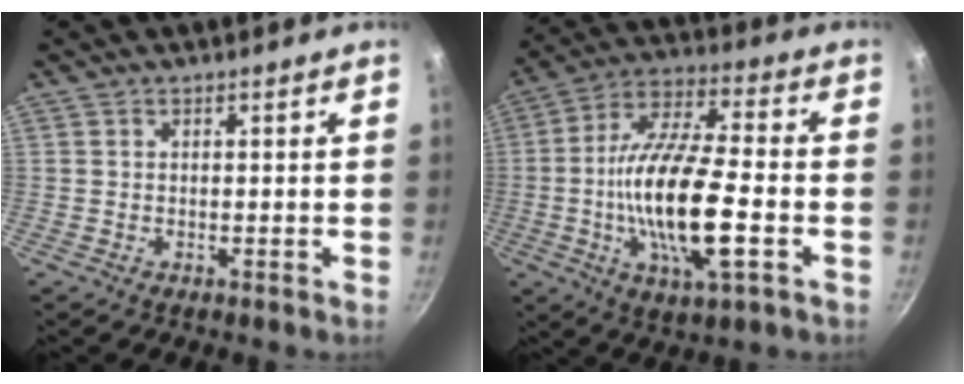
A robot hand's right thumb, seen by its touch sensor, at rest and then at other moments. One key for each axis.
{"total": 19.5, "fx": -4.1, "fy": 6.3, "fz": 18.0, "tx": -0.337, "ty": 0.021, "tz": -0.086}